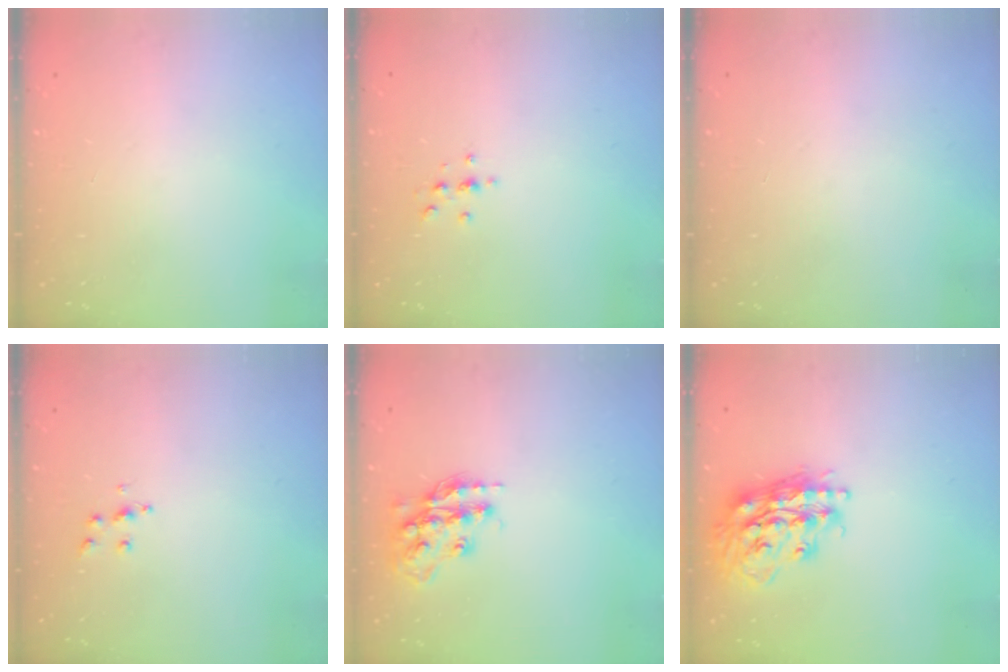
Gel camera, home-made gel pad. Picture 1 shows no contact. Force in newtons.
{"total": 2.2, "press": 2.1, "slide": 0.2}
{"total": 0.0}
{"total": 5.9, "press": 5.9, "slide": 0.3}
{"total": 16.0, "press": 16.0, "slide": 1.2}
{"total": 18.8, "press": 18.8, "slide": 1.5}